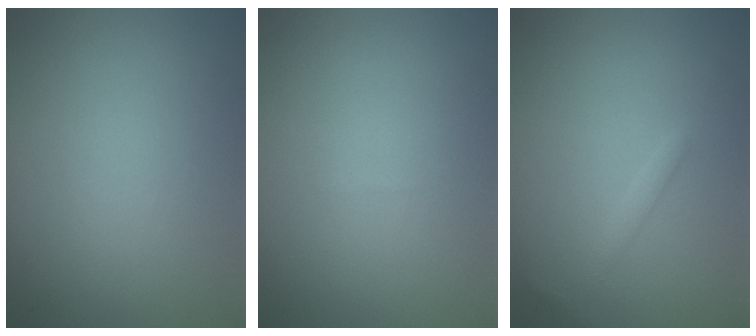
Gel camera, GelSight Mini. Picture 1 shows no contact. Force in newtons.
{"total": 0.0}
{"total": 1.1, "press": 1.1, "slide": 0.1}